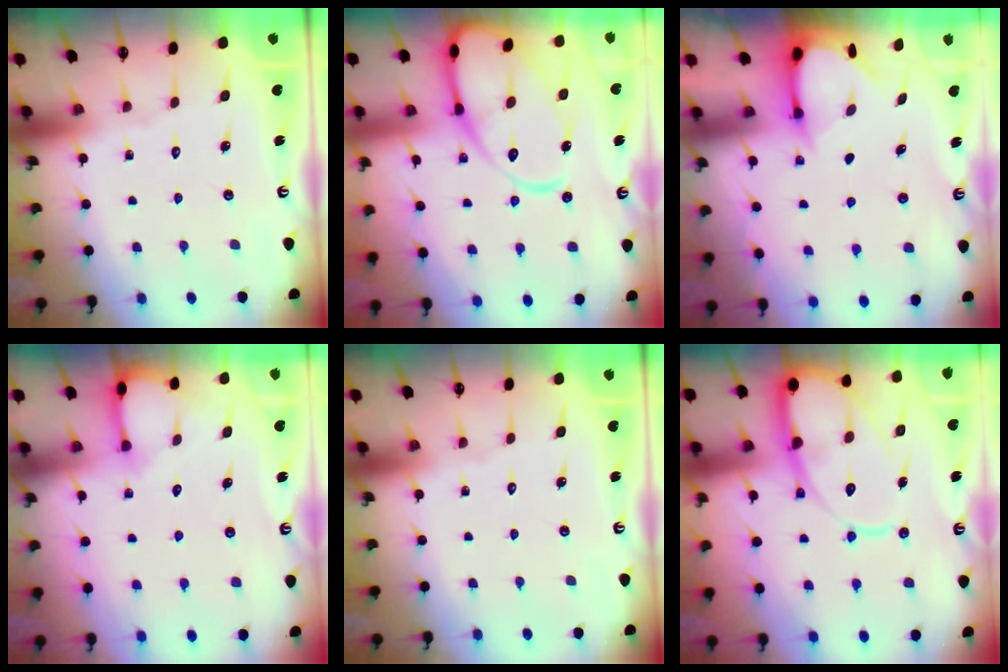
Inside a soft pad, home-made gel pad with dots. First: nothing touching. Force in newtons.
{"total": 15.7, "press": 15.6, "slide": 1.7}
{"total": 3.9, "press": 3.8, "slide": 0.3}
{"total": 4.7, "press": 4.7, "slide": 0.5}
{"total": 0.0}
{"total": 15.8, "press": 15.7, "slide": 1.6}